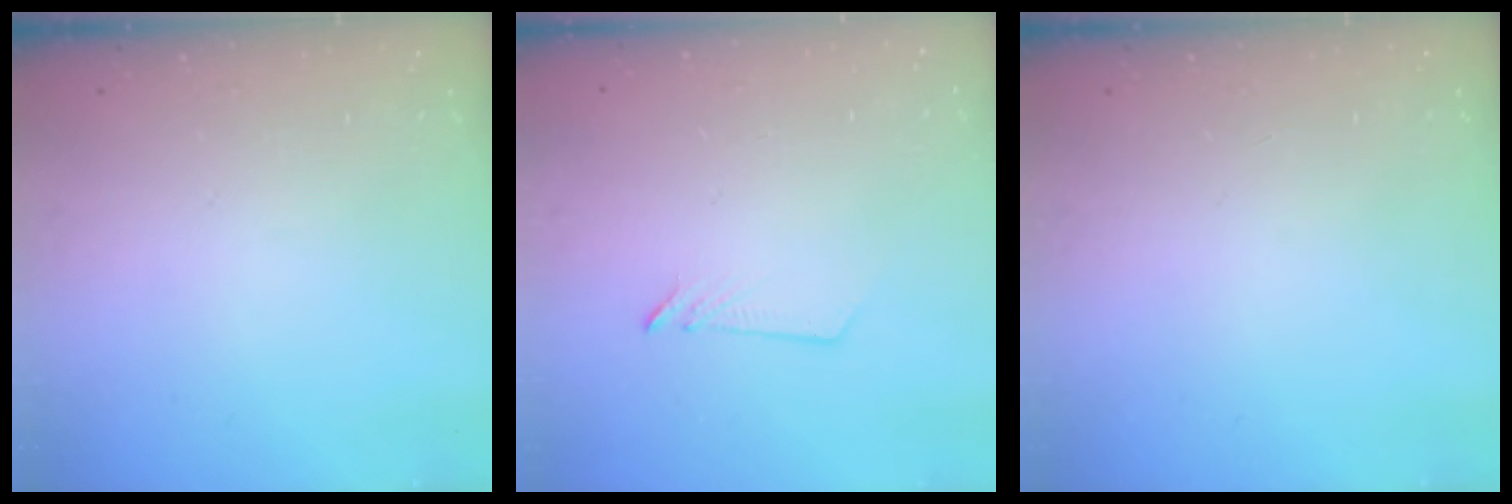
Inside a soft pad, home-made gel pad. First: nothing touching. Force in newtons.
{"total": 2.6, "press": 2.6, "slide": 0.2}
{"total": 0.0}